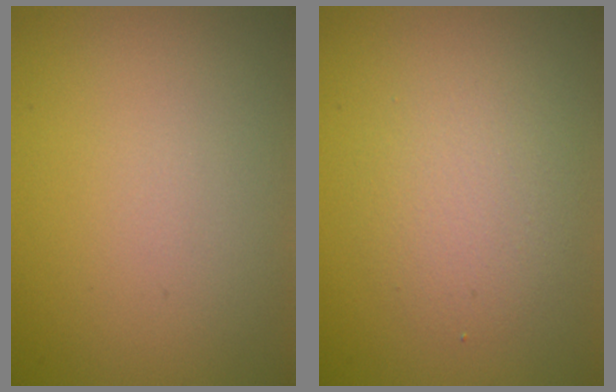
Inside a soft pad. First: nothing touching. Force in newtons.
{"total": 2.7, "press": 2.7, "slide": 0.1}